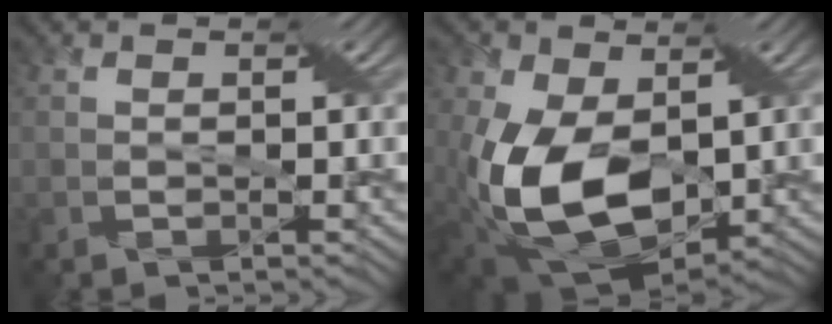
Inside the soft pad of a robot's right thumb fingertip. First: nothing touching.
{"total": 14.5, "force": [-0.8, 8.8, 11.6], "torque": [-0.264, -0.037, -0.010]}